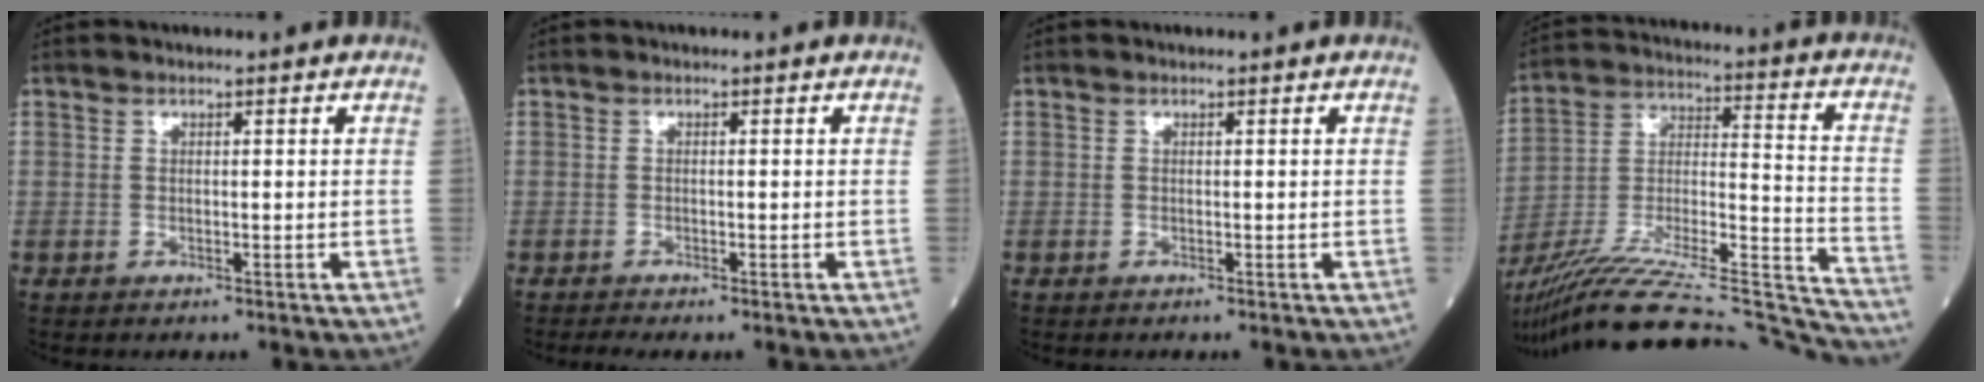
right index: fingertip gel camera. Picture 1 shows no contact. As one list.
[{"total": 1.0, "force": [-1.0, -0.1, 0.4], "torque": [-0.013, -0.001, -0.021]}, {"total": 0.0}, {"total": 33.0, "force": [-30.5, 1.3, 12.7], "torque": [-0.190, -0.032, -0.467]}]